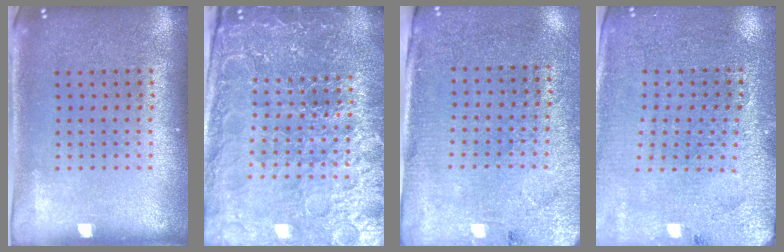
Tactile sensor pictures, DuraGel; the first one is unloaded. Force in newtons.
{"total": 5.2, "press": 4.8, "slide": 2.1}
{"total": 2.7, "press": 2.4, "slide": 1.3}
{"total": 2.9, "press": 2.8, "slide": 0.4}